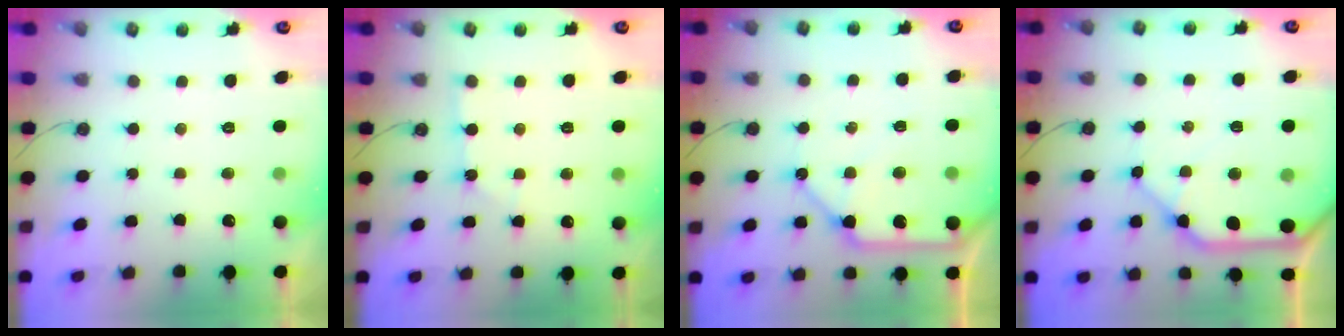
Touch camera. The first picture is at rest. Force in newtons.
{"total": 1.0, "press": 1.0, "slide": 0.2}
{"total": 11.8, "press": 11.7, "slide": 1.4}
{"total": 15.2, "press": 15.0, "slide": 2.4}